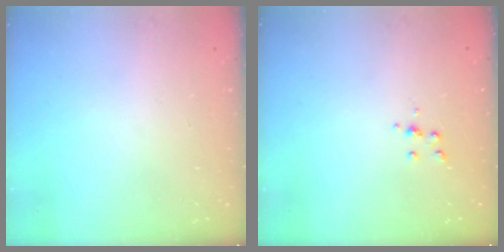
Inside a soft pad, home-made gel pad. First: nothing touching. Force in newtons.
{"total": 3.8, "press": 3.6, "slide": 0.9}